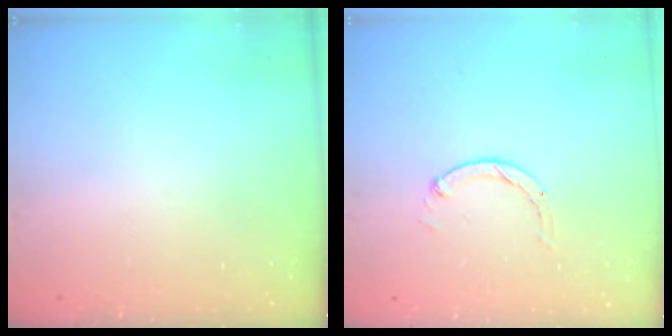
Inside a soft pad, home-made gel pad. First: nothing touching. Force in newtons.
{"total": 0.0}